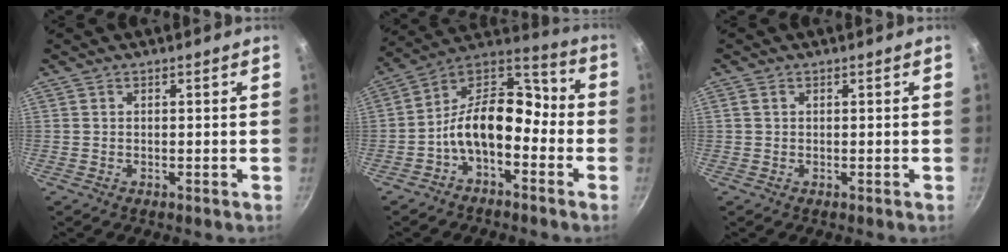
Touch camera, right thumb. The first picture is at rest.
{"total": 14.5, "force": [-4.5, 8.8, 10.7], "torque": [-0.153, 0.073, -0.103]}
{"total": 1.0, "force": [0.3, 0.8, 0.5], "torque": [-0.009, 0.004, 0.004]}